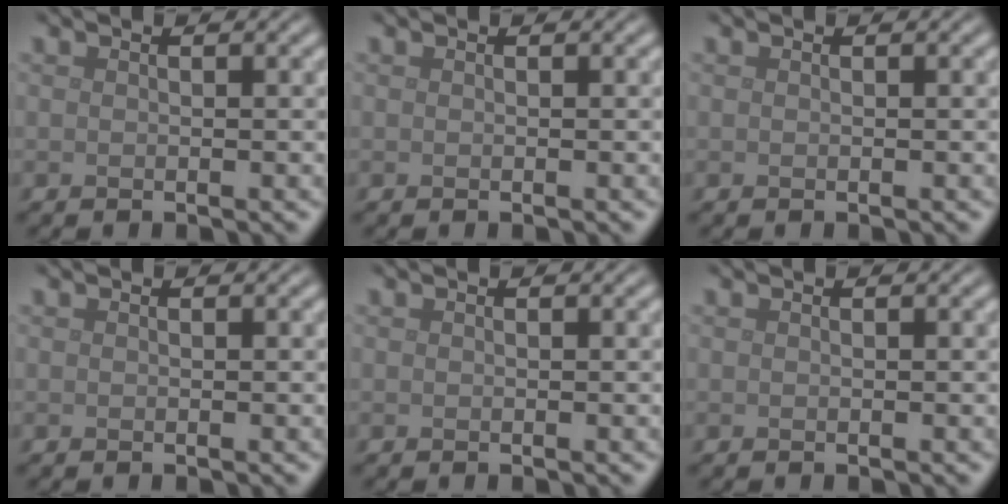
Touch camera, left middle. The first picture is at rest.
{"total": 0.0}
{"total": 0.0}
{"total": 0.0}
{"total": 0.0}
{"total": 0.0}